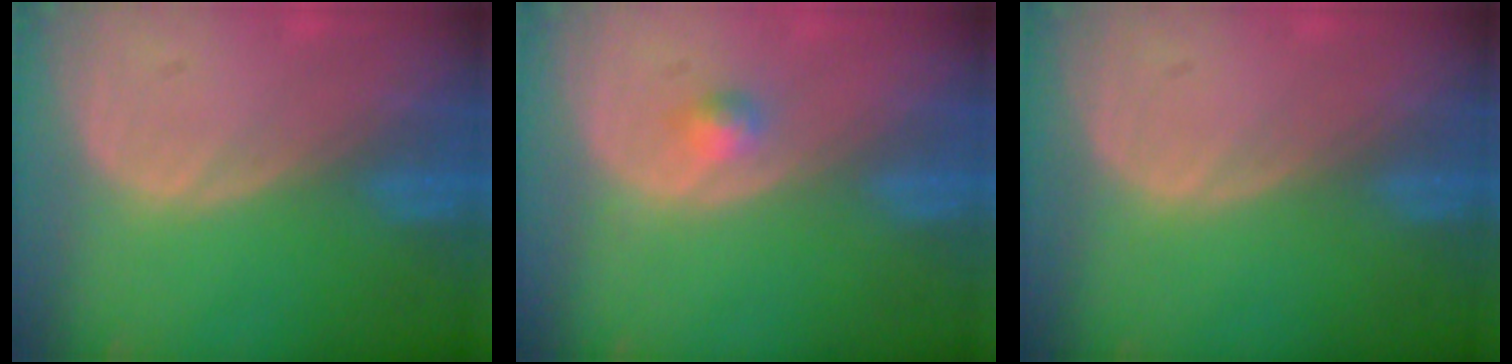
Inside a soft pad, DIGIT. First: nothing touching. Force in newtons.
{"total": 1.8, "press": 1.6, "slide": 0.9}
{"total": 0.0}